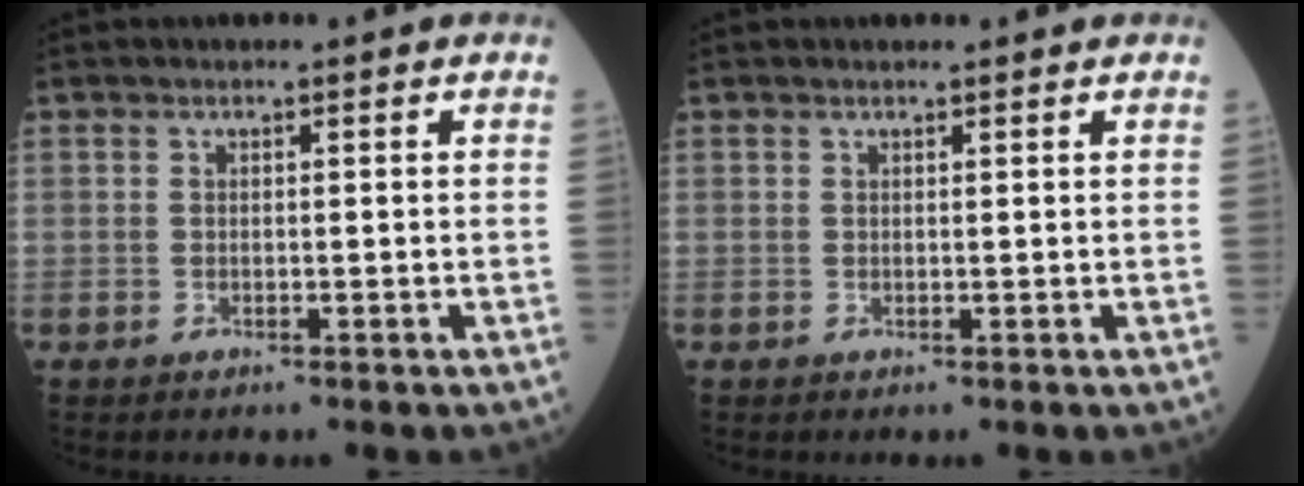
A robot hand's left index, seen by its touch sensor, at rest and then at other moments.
{"total": 1.0, "force": [1.0, -0.1, 0.2], "torque": [-0.008, 0.002, 0.013]}